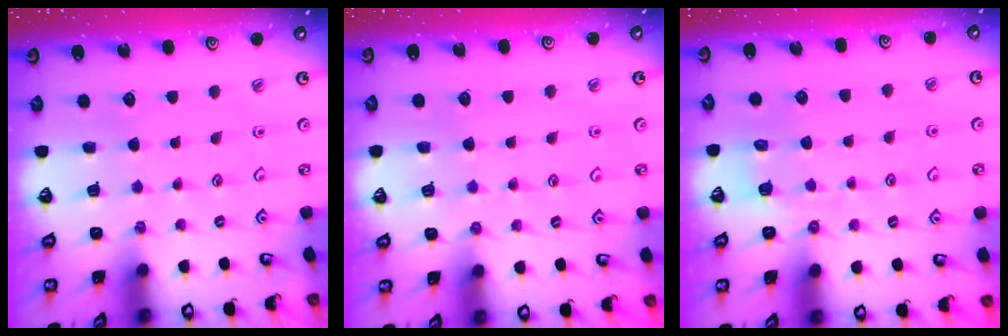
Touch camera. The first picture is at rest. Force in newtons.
{"total": 2.5, "press": 2.4, "slide": 0.4}
{"total": 2.1, "press": 1.0, "slide": 1.9}